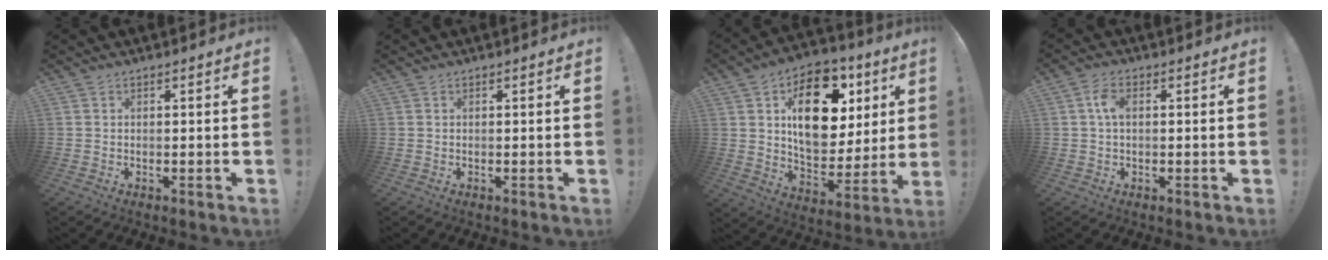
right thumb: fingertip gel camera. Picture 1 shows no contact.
{"total": 0.0}
{"total": 21.7, "force": [8.1, 13.5, 14.9], "torque": [-0.192, -0.031, 0.143]}
{"total": 4.5, "force": [0.7, 2.6, 3.6], "torque": [-0.063, 0.009, 0.012]}